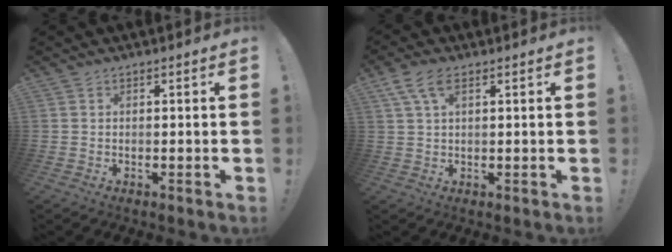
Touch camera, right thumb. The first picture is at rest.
{"total": 5.9, "force": [3.0, 3.0, 4.1], "torque": [-0.080, 0.001, 0.059]}